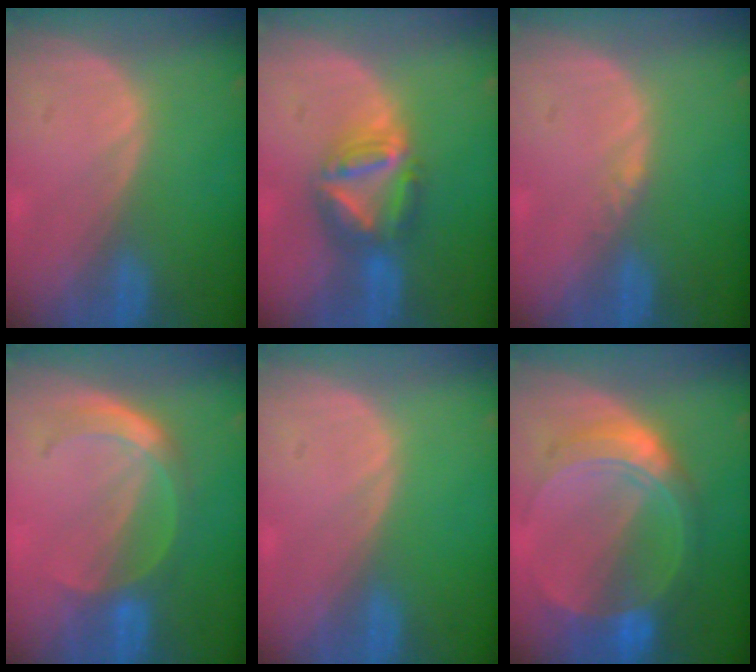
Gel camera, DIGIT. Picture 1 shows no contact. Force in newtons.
{"total": 7.5, "press": 6.5, "slide": 3.9}
{"total": 1.0, "press": 0.8, "slide": 0.6}
{"total": 5.8, "press": 5.1, "slide": 2.6}
{"total": 0.0}
{"total": 8.5, "press": 8.5, "slide": 0.6}